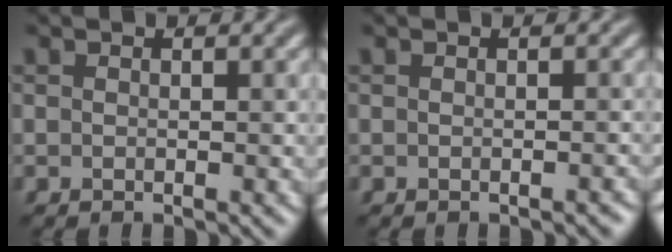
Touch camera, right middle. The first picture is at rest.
{"total": 0.6, "force": [-0.6, 0.1, 0.3], "torque": [-0.004, 0.001, -0.006]}